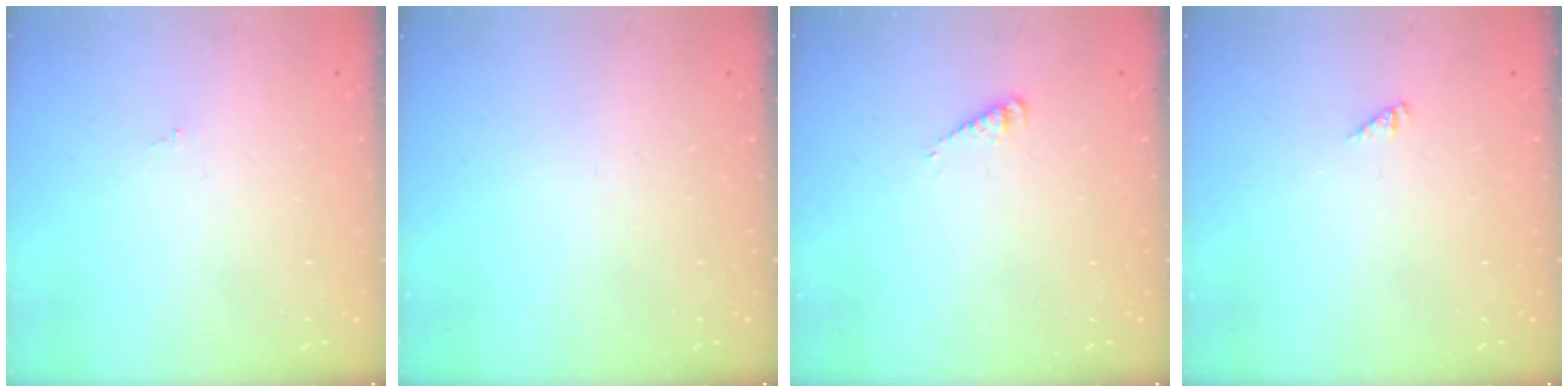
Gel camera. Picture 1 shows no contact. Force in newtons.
{"total": 0.0}
{"total": 2.7, "press": 2.7, "slide": 0.3}
{"total": 0.0}